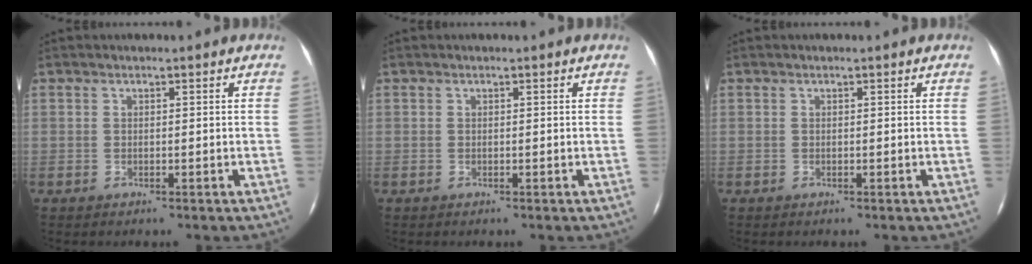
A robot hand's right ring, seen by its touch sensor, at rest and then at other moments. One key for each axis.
{"total": 0.0}
{"total": 0.0}